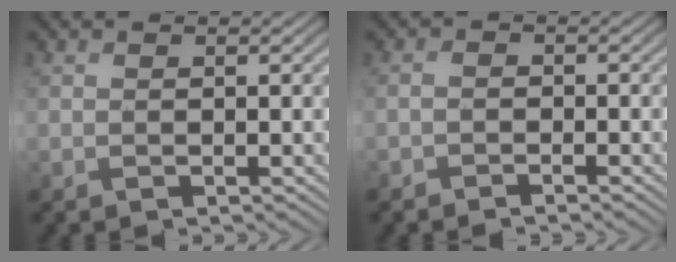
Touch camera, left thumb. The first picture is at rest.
{"total": 1.1, "force": [-1.0, 0.4, 0.3], "torque": [-0.005, 0.001, -0.024]}